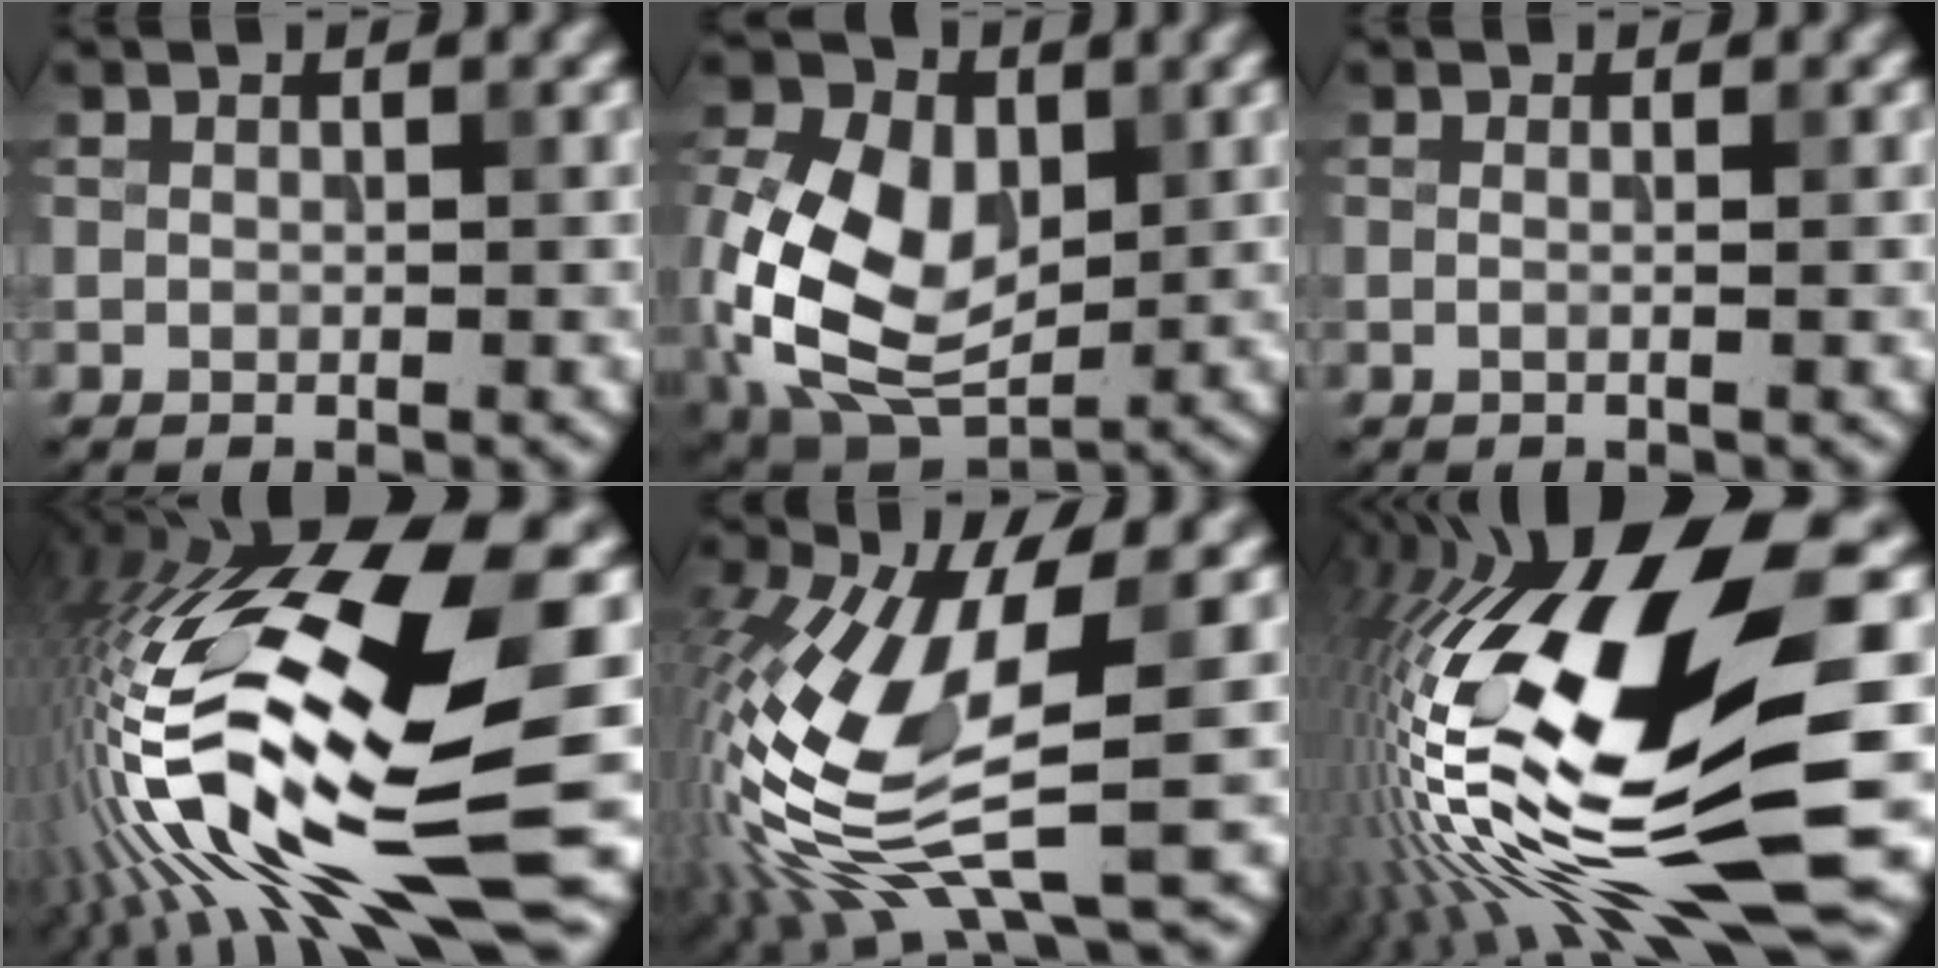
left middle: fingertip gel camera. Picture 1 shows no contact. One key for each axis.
{"total": 12.7, "fx": -0.5, "fy": 8.7, "fz": 9.2, "tx": -0.206, "ty": 0.001, "tz": -0.022}
{"total": 1.0, "fx": 0.0, "fy": 0.4, "fz": 0.9, "tx": -0.010, "ty": -0.006, "tz": -0.010}
{"total": 18.1, "fx": -2.8, "fy": 4.5, "fz": 17.3, "tx": -0.329, "ty": 0.011, "tz": -0.053}
{"total": 12.3, "fx": -2.3, "fy": 4.2, "fz": 11.3, "tx": -0.249, "ty": -0.008, "tz": -0.046}
{"total": 18.6, "fx": -0.9, "fy": 4.0, "fz": 18.2, "tx": -0.331, "ty": -0.007, "tz": -0.021}